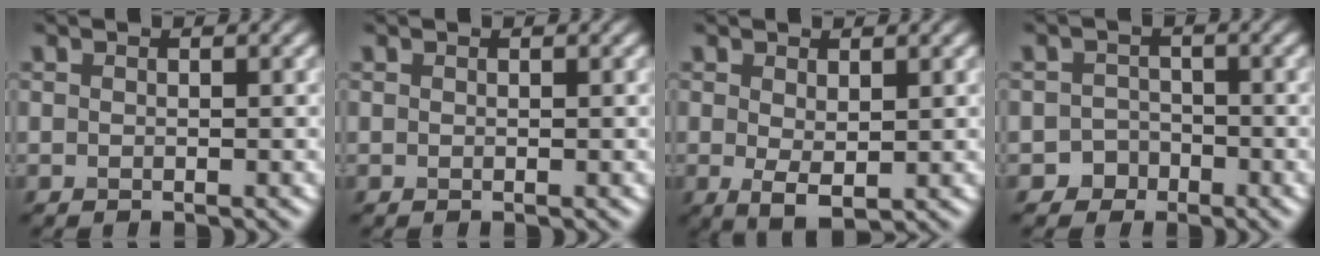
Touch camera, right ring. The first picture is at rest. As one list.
[{"total": 0.0}, {"total": 2.2, "force": [0.4, 1.0, 1.9], "torque": [-0.038, -0.005, 0.009]}, {"total": 2.1, "force": [-1.2, 1.7, 0.0], "torque": [0.019, 0.009, -0.025]}]